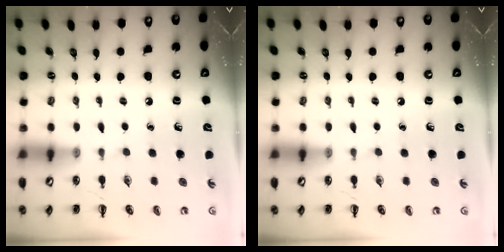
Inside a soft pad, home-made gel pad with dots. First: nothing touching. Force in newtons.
{"total": 0.0}